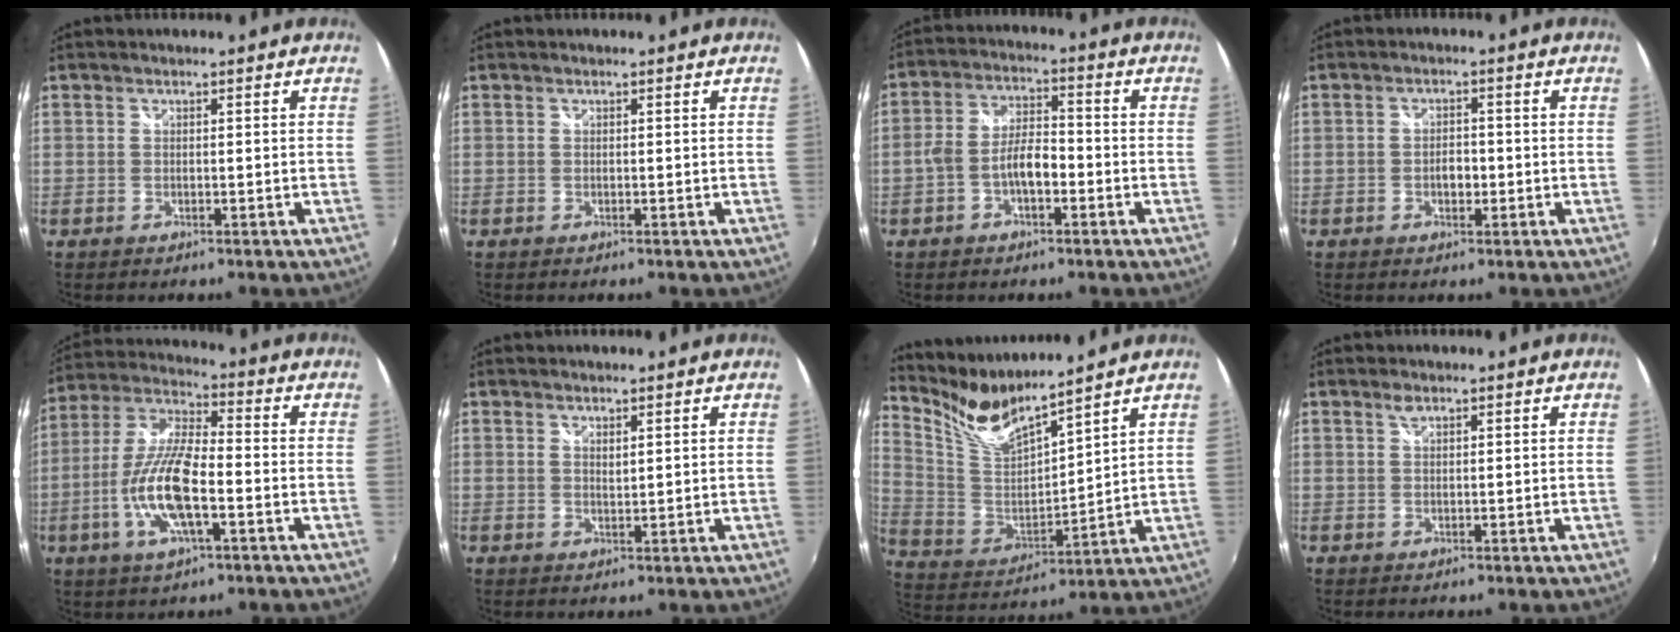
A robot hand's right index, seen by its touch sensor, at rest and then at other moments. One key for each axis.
{"total": 0.0}
{"total": 6.4, "fx": -2.6, "fy": 2.8, "fz": 5.2, "tx": -0.107, "ty": 0.015, "tz": -0.044}
{"total": 2.7, "fx": -0.7, "fy": 1.7, "fz": 1.9, "tx": -0.033, "ty": 0.002, "tz": -0.012}
{"total": 13.7, "fx": -4.2, "fy": 4.0, "fz": 12.4, "tx": -0.259, "ty": -0.005, "tz": -0.082}
{"total": 1.4, "fx": 1.0, "fy": 0.4, "fz": 0.9, "tx": -0.015, "ty": -0.001, "tz": 0.016}
{"total": 10.7, "fx": 9.6, "fy": 0.7, "fz": 4.8, "tx": -0.100, "ty": -0.019, "tz": 0.197}
{"total": 1.1, "fx": 0.8, "fy": 0.4, "fz": 0.6, "tx": -0.011, "ty": 0.003, "tz": 0.013}